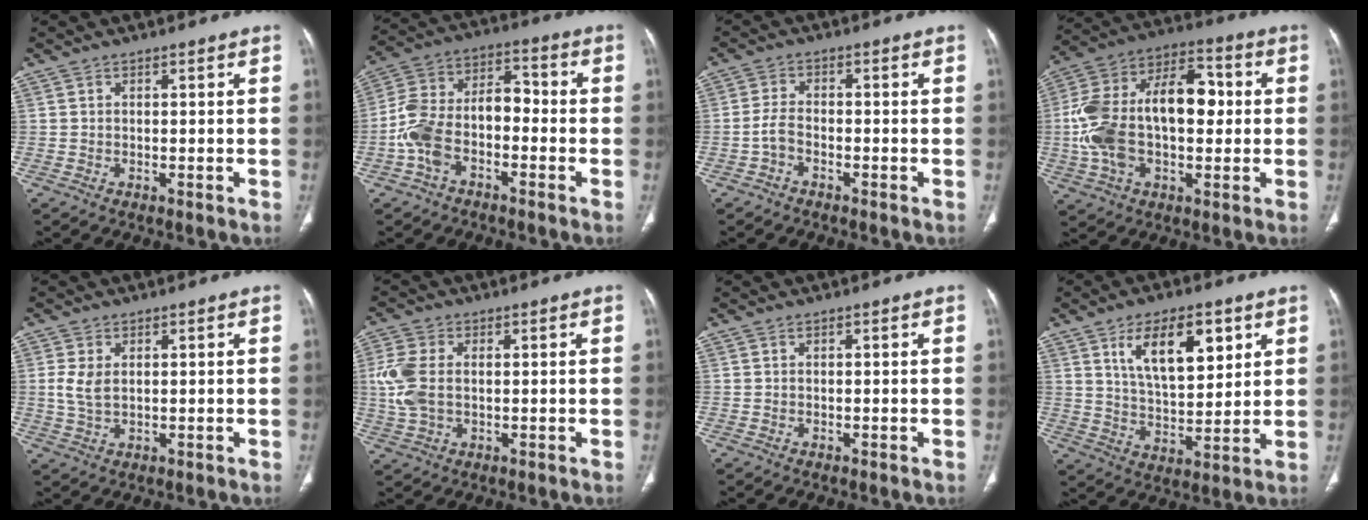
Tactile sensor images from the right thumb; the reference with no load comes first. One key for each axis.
{"total": 12.0, "fx": -3.9, "fy": 7.3, "fz": 8.7, "tx": -0.160, "ty": 0.055, "tz": -0.079}
{"total": 3.0, "fx": -1.5, "fy": 1.7, "fz": 1.9, "tx": -0.037, "ty": 0.017, "tz": -0.035}
{"total": 22.4, "fx": 0.4, "fy": 13.0, "fz": 18.3, "tx": -0.339, "ty": 0.040, "tz": 0.006}
{"total": 4.1, "fx": 0.8, "fy": 2.4, "fz": 3.2, "tx": -0.075, "ty": -0.002, "tz": 0.021}
{"total": 8.0, "fx": 0.6, "fy": 5.1, "fz": 6.1, "tx": -0.155, "ty": 0.007, "tz": 0.015}
{"total": 0.0}
{"total": 13.9, "fx": 6.1, "fy": 6.6, "fz": 10.6, "tx": -0.142, "ty": -0.030, "tz": 0.112}